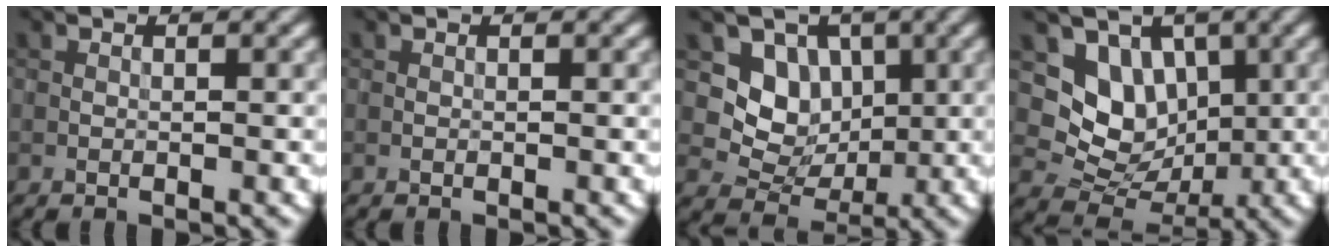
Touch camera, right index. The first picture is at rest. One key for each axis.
{"total": 0.0}
{"total": 4.3, "fx": 1.3, "fy": 3.7, "fz": 1.8, "tx": -0.027, "ty": -0.004, "tz": 0.016}
{"total": 5.3, "fx": 1.6, "fy": 4.4, "fz": 2.3, "tx": -0.033, "ty": -0.009, "tz": 0.023}